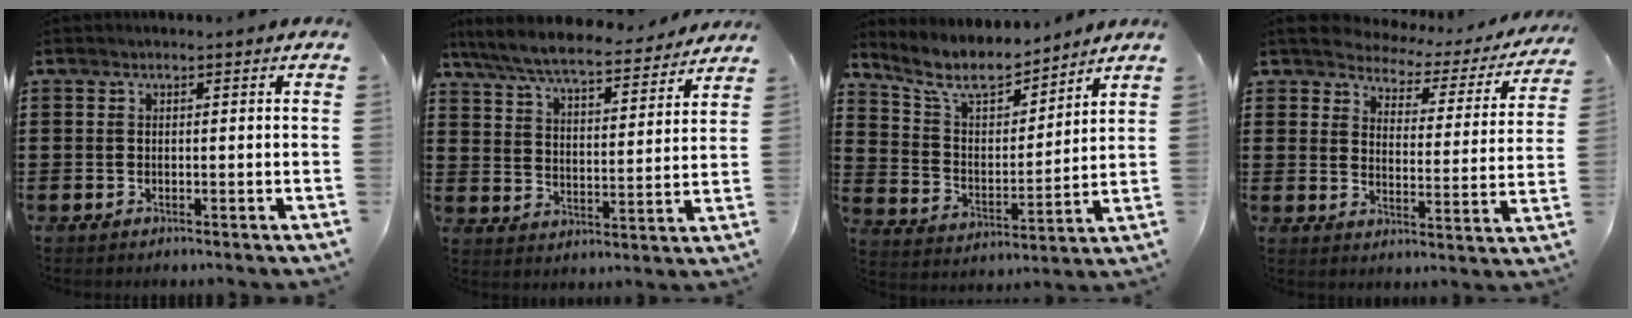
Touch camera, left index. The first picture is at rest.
{"total": 7.4, "force": [6.9, 0.4, 2.6], "torque": [-0.081, -0.041, 0.120]}
{"total": 8.8, "force": [7.5, 2.4, 3.8], "torque": [-0.109, -0.039, 0.133]}
{"total": 3.5, "force": [3.4, 0.9, 0.3], "torque": [-0.032, -0.025, 0.053]}